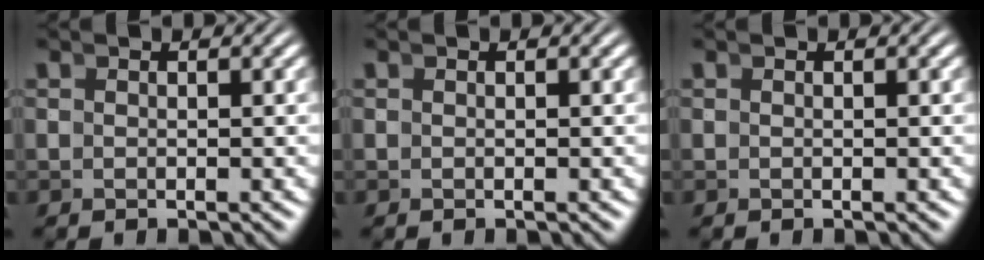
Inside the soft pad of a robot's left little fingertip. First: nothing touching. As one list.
[{"total": 0.0}, {"total": 0.0}]